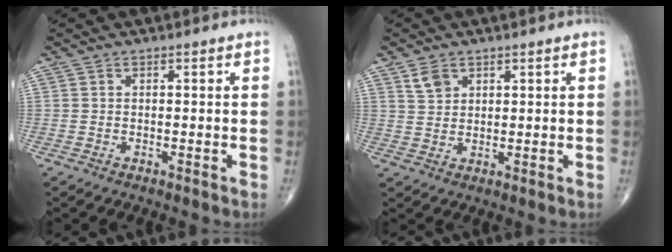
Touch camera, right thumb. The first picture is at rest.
{"total": 3.4, "force": [2.0, 2.3, 1.6], "torque": [-0.020, -0.007, 0.043]}